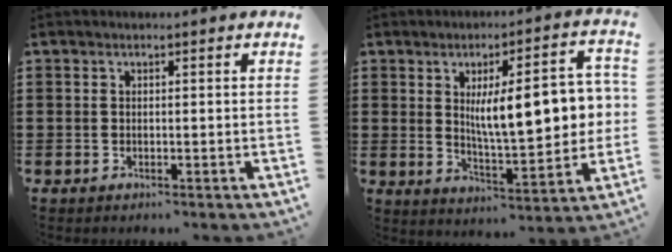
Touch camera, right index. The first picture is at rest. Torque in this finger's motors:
{"motor_torque": [1.54, -0.60, 0.63, 0.18]}